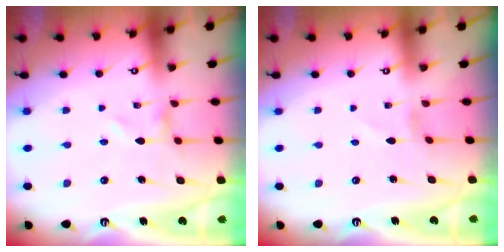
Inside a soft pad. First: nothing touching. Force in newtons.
{"total": 0.0}